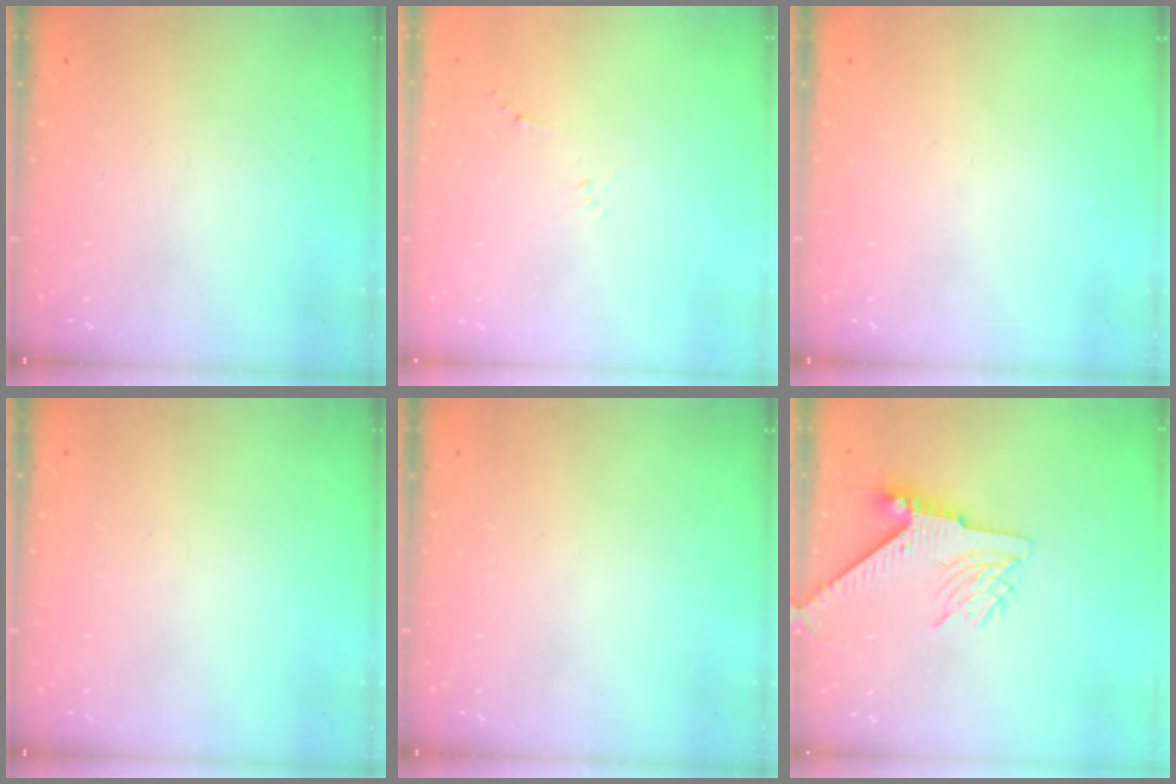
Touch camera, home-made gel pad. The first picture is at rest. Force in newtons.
{"total": 2.8, "press": 2.7, "slide": 0.6}
{"total": 0.0}
{"total": 0.0}
{"total": 0.0}
{"total": 7.2, "press": 7.2, "slide": 1.0}